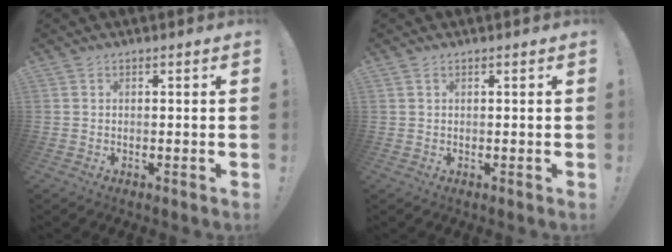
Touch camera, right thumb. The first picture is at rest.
{"total": 1.0, "force": [0.6, 0.5, 0.6], "torque": [-0.005, -0.001, 0.010]}